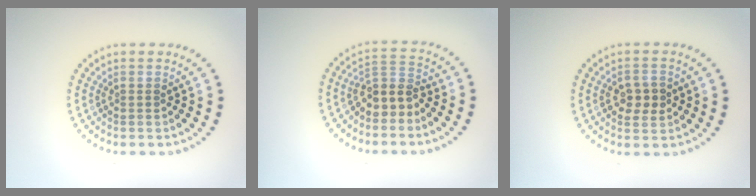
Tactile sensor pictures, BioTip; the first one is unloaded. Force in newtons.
{"total": 3.1, "press": 2.5, "slide": 1.8}
{"total": 2.7, "press": 2.7, "slide": 0.1}